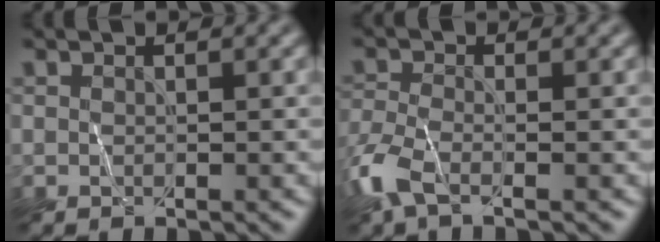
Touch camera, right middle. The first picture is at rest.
{"total": 4.2, "force": [-2.4, 1.7, 3.0], "torque": [-0.080, -0.010, -0.065]}